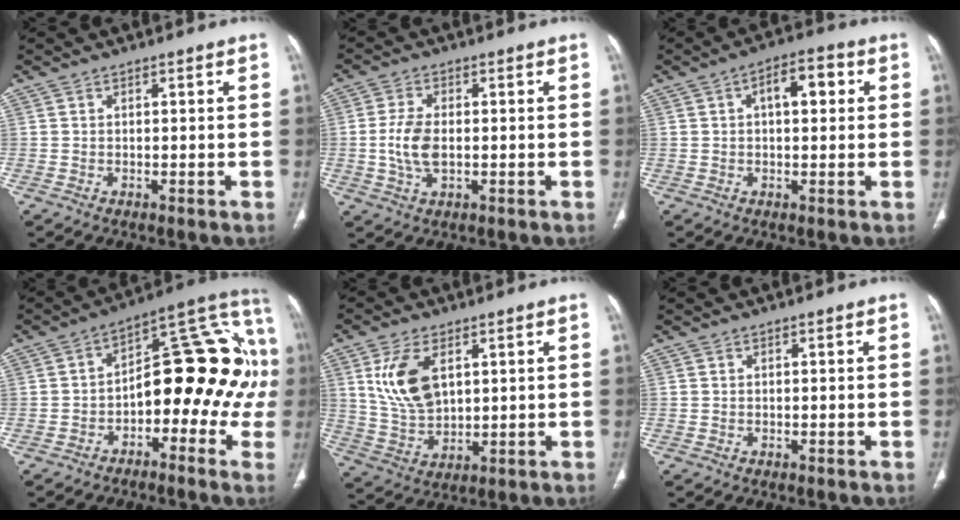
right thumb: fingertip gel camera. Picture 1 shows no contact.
{"total": 6.7, "force": [-0.5, 3.8, 5.5], "torque": [-0.119, 0.001, -0.009]}
{"total": 6.8, "force": [1.6, 3.4, 5.7], "torque": [-0.070, 0.016, 0.017]}
{"total": 21.1, "force": [-2.5, 11.3, 17.7], "torque": [-0.203, 0.066, -0.041]}
{"total": 11.0, "force": [3.7, 6.3, 8.2], "torque": [-0.154, -0.014, 0.081]}
{"total": 0.0}